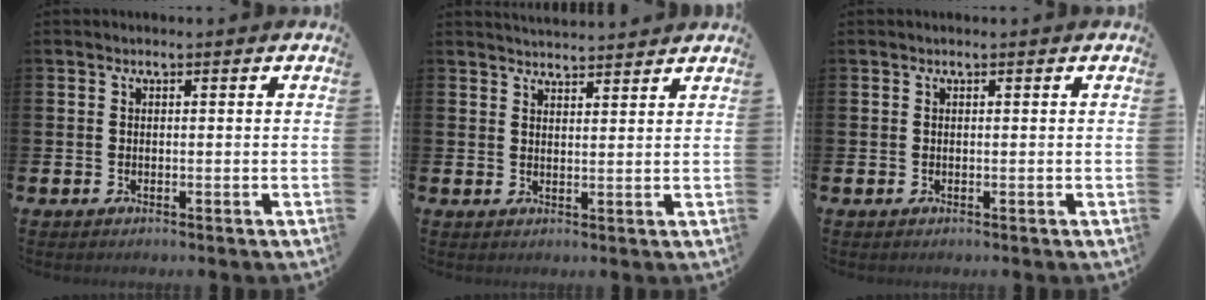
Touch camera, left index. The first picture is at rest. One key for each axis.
{"total": 3.4, "fx": 3.4, "fy": 0.1, "fz": 0.1, "tx": -0.001, "ty": -0.021, "tz": 0.060}
{"total": 0.0}